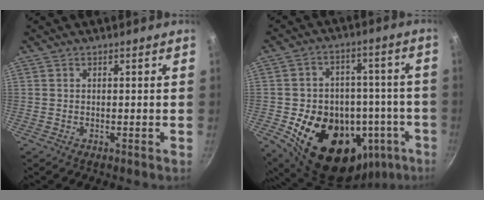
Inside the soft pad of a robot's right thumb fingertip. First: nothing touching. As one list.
[{"total": 26.8, "force": [-9.0, 18.5, 17.2], "torque": [-0.231, 0.027, -0.107]}]